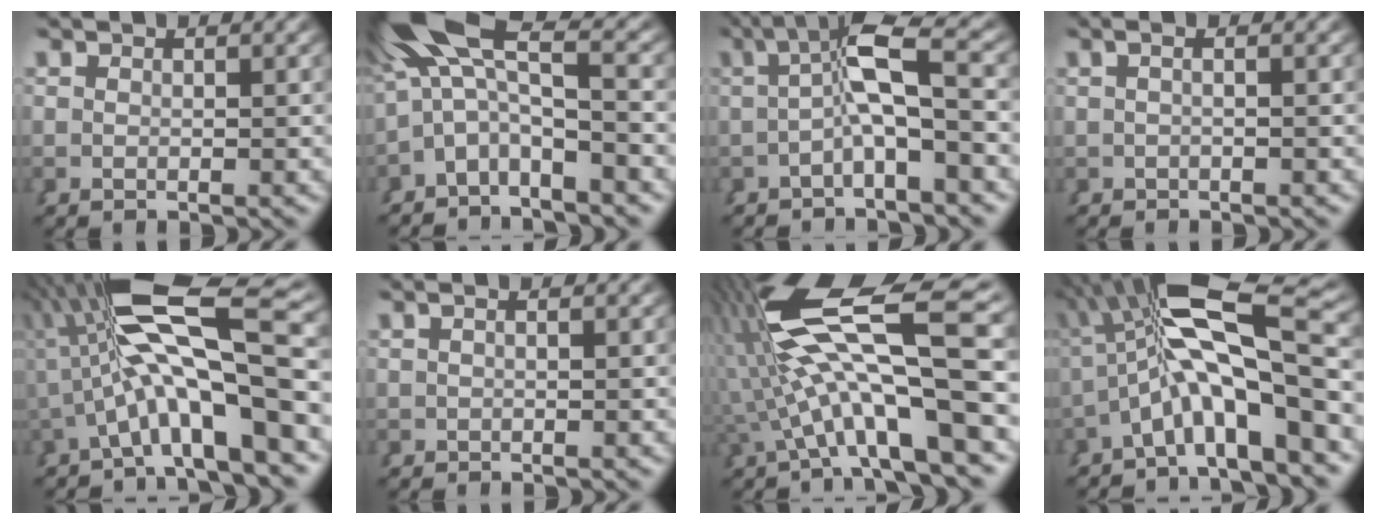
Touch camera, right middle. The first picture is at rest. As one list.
[{"total": 6.5, "force": [-0.1, 4.4, 4.9], "torque": [-0.105, -0.018, 0.001]}, {"total": 4.5, "force": [0.2, 0.1, 4.5], "torque": [-0.067, 0.008, 0.006]}, {"total": 1.2, "force": [0.1, -0.2, 1.2], "torque": [-0.007, 0.014, -0.005]}, {"total": 11.3, "force": [2.6, 3.5, 10.5], "torque": [-0.153, 0.015, 0.043]}, {"total": 0.7, "force": [0.2, -0.3, 0.5], "torque": [0.001, 0.011, -0.001]}, {"total": 13.9, "force": [3.2, 4.7, 12.7], "torque": [-0.217, 0.019, 0.057]}, {"total": 9.4, "force": [1.2, 2.9, 8.8], "torque": [-0.137, 0.006, 0.026]}]